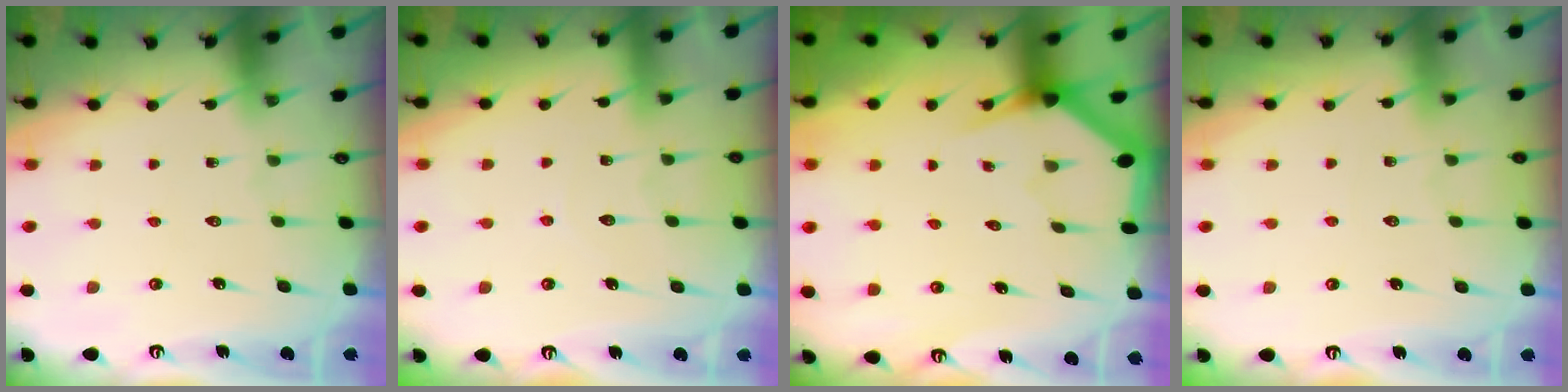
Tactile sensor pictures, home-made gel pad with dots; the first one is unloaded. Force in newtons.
{"total": 5.3, "press": 5.3, "slide": 0.5}
{"total": 3.0, "press": 3.0, "slide": 0.1}
{"total": 2.1, "press": 2.1, "slide": 0.2}